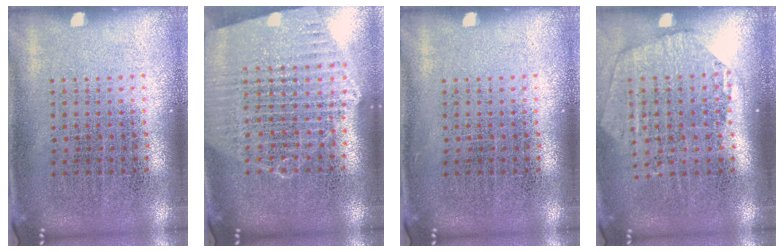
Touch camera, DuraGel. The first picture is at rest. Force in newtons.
{"total": 1.8, "press": 1.7, "slide": 0.6}
{"total": 0.0}
{"total": 1.8, "press": 1.6, "slide": 0.8}